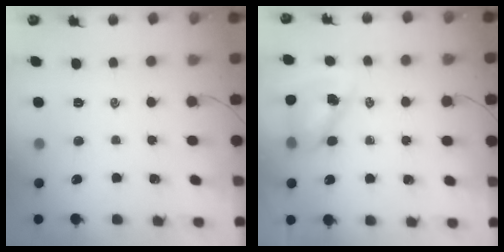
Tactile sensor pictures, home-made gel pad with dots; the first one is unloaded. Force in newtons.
{"total": 8.6, "press": 8.5, "slide": 1.4}